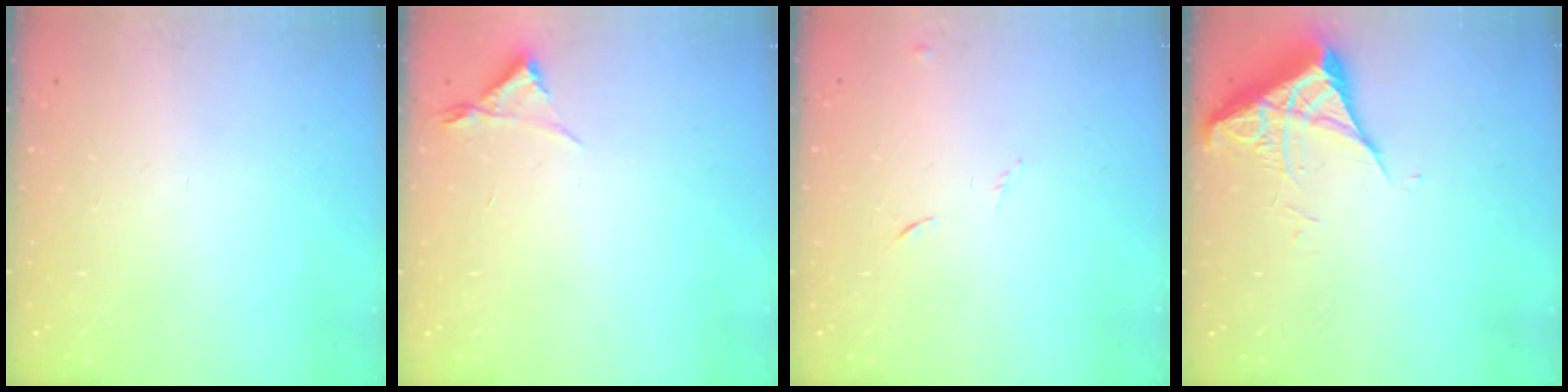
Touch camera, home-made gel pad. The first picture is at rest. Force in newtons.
{"total": 3.0, "press": 2.9, "slide": 0.5}
{"total": 5.2, "press": 5.1, "slide": 0.6}
{"total": 5.4, "press": 5.3, "slide": 0.6}